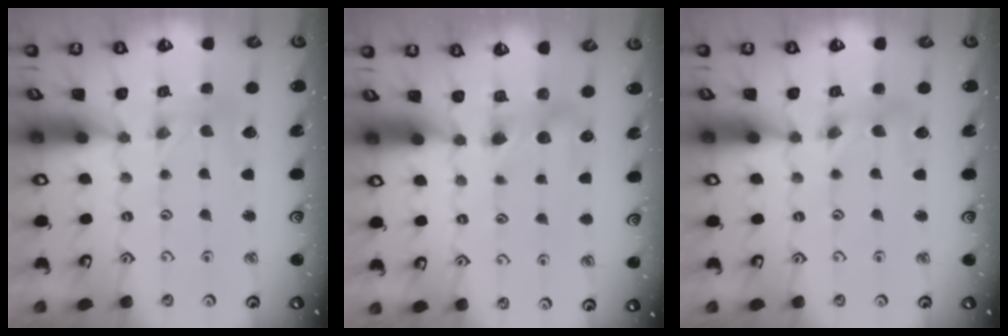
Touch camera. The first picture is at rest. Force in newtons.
{"total": 5.7, "press": 5.7, "slide": 0.5}
{"total": 3.5, "press": 3.4, "slide": 0.3}